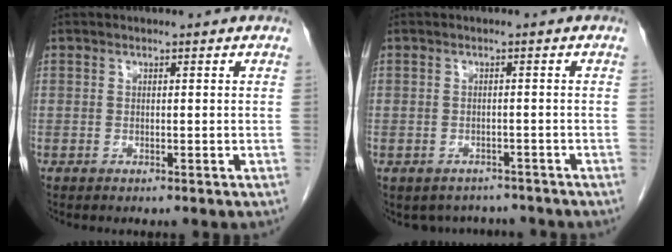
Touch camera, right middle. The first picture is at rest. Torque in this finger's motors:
{"motor_torque": [0.19, -0.18, -0.05, 0.01]}